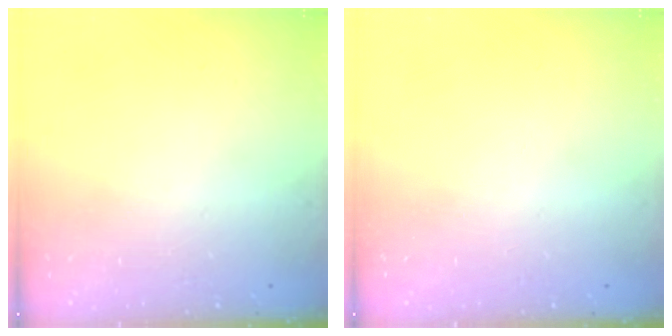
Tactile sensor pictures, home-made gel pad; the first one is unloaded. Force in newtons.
{"total": 0.0}